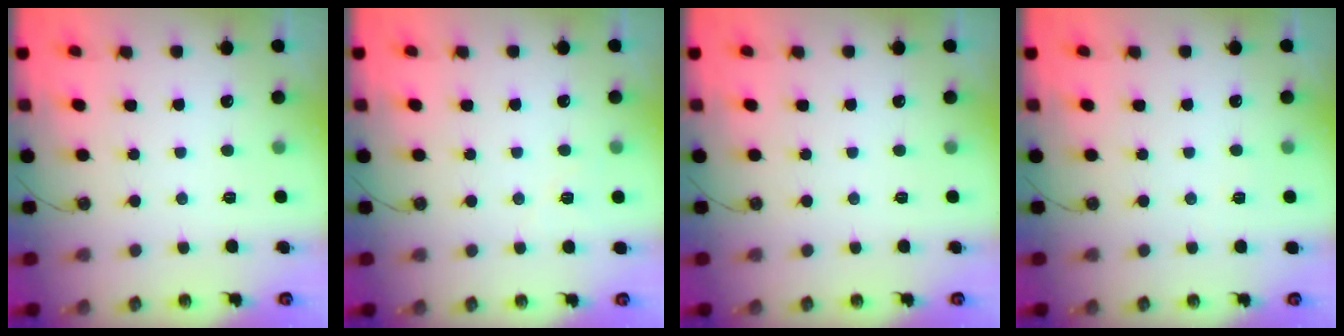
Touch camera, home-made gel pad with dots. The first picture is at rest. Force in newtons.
{"total": 4.4, "press": 3.8, "slide": 2.3}
{"total": 0.0}
{"total": 2.6, "press": 1.3, "slide": 2.2}